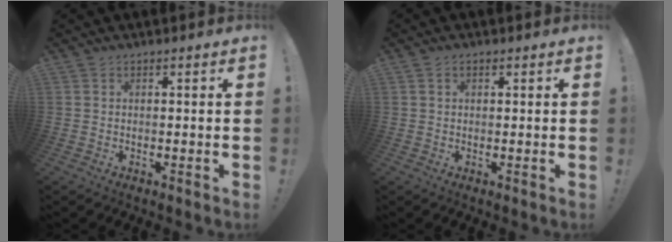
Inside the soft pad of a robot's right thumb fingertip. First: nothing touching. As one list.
[{"total": 1.1, "force": [0.5, 0.7, 0.5], "torque": [-0.011, 0.003, 0.009]}]